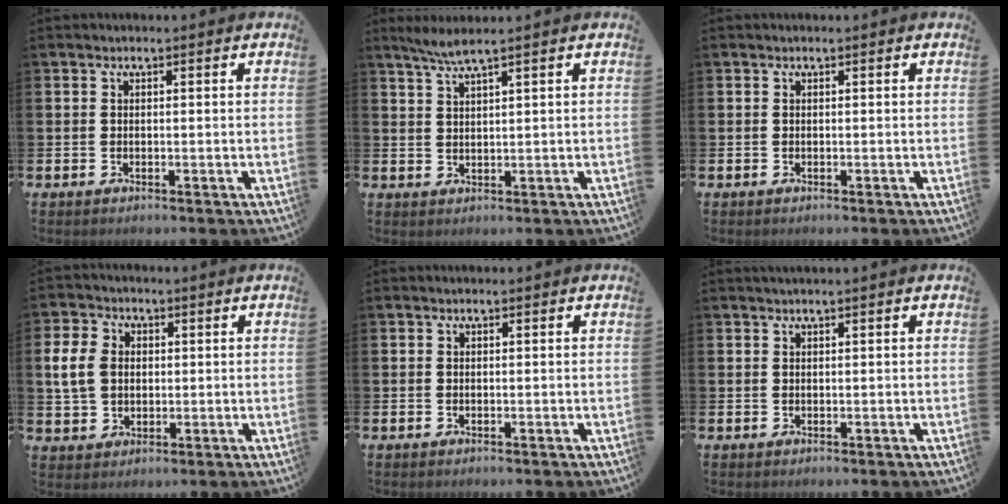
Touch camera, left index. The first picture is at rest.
{"total": 3.3, "force": [2.6, -0.2, 2.0], "torque": [-0.042, -0.003, 0.046]}
{"total": 0.0}
{"total": 6.0, "force": [1.3, 4.8, 3.4], "torque": [-0.067, 0.010, 0.020]}
{"total": 0.0}
{"total": 0.5, "force": [0.4, -0.1, 0.3], "torque": [-0.005, 0.000, 0.007]}